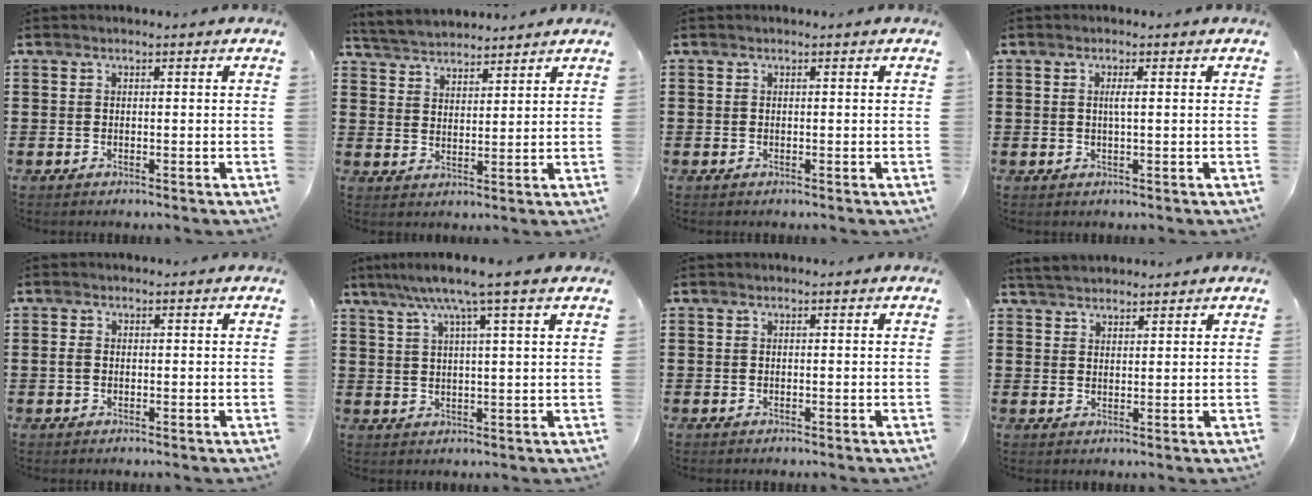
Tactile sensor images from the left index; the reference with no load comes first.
{"total": 4.1, "force": [4.0, 0.8, 0.0], "torque": [-0.018, -0.012, 0.073]}
{"total": 0.0}
{"total": 1.5, "force": [0.2, 0.1, 1.5], "torque": [-0.030, -0.001, 0.003]}
{"total": 1.4, "force": [-0.1, 0.9, 1.0], "torque": [-0.022, 0.004, -0.002]}
{"total": 6.8, "force": [4.7, -0.3, 4.9], "torque": [-0.109, -0.006, 0.077]}
{"total": 0.0}
{"total": 3.0, "force": [2.9, 0.6, 0.4], "torque": [-0.016, -0.002, 0.056]}